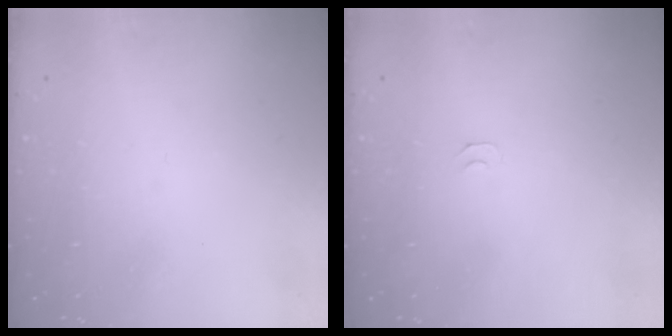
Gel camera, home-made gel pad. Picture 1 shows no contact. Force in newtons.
{"total": 5.1, "press": 5.1, "slide": 0.5}